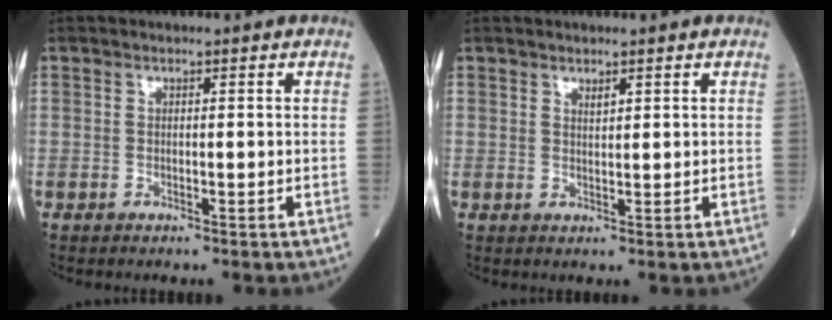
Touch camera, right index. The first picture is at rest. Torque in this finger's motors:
{"motor_torque": [-0.09, 0.15, 0.01, 0.01]}